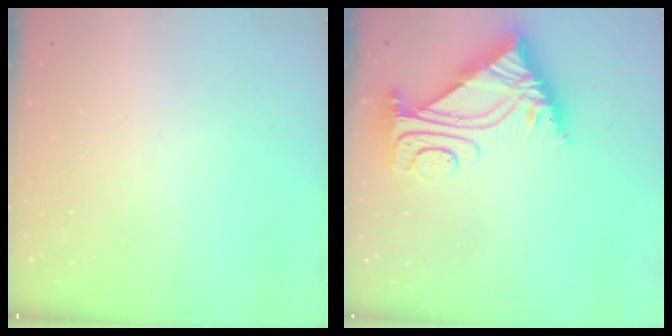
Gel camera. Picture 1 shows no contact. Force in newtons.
{"total": 8.2, "press": 8.2, "slide": 0.8}